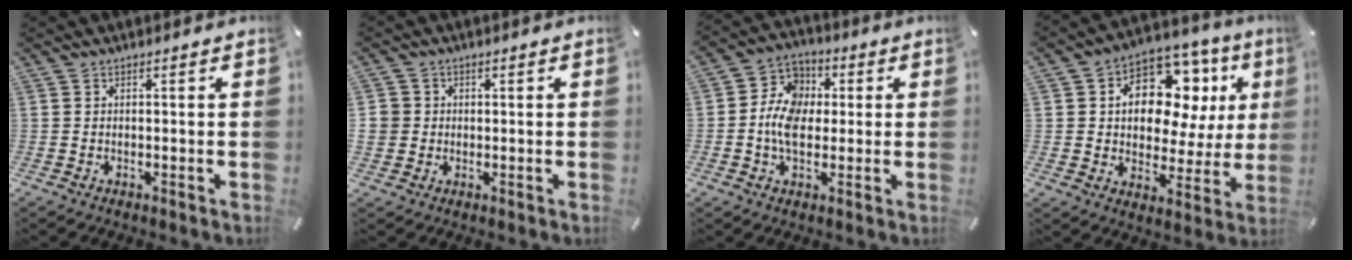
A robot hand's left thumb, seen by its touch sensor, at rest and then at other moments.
{"total": 4.0, "force": [0.3, 3.9, 0.6], "torque": [-0.017, 0.007, 0.008]}
{"total": 9.7, "force": [-0.9, 7.7, 5.8], "torque": [-0.126, 0.019, -0.015]}
{"total": 15.3, "force": [5.9, 10.2, 9.8], "torque": [-0.145, -0.034, 0.104]}